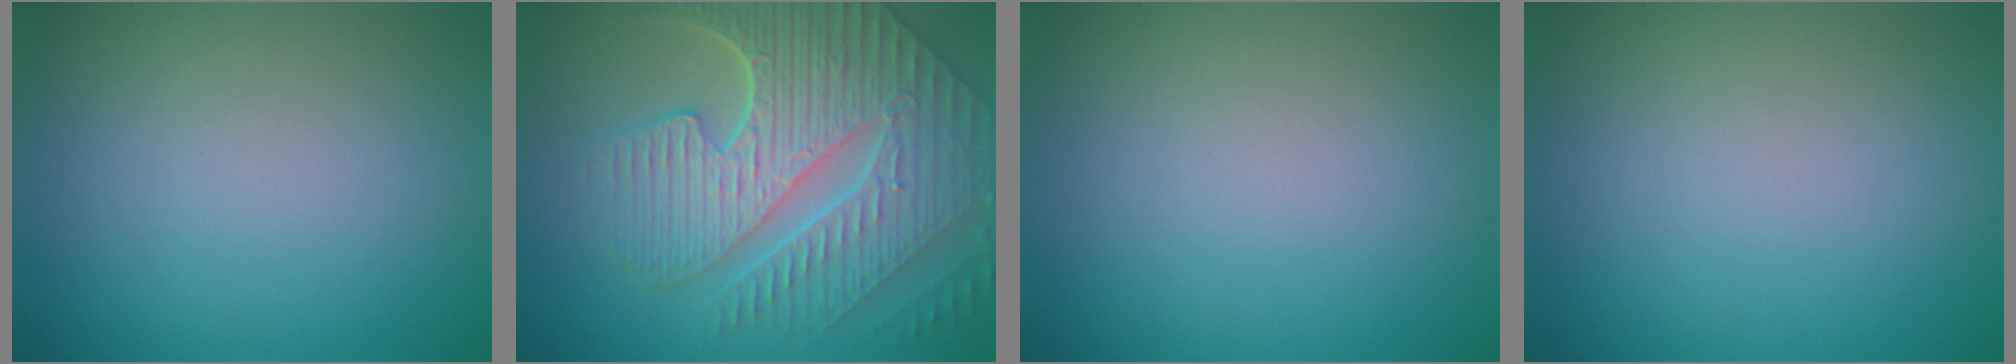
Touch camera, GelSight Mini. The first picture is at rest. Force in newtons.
{"total": 10.2, "press": 6.9, "slide": 7.5}
{"total": 0.0}
{"total": 0.0}